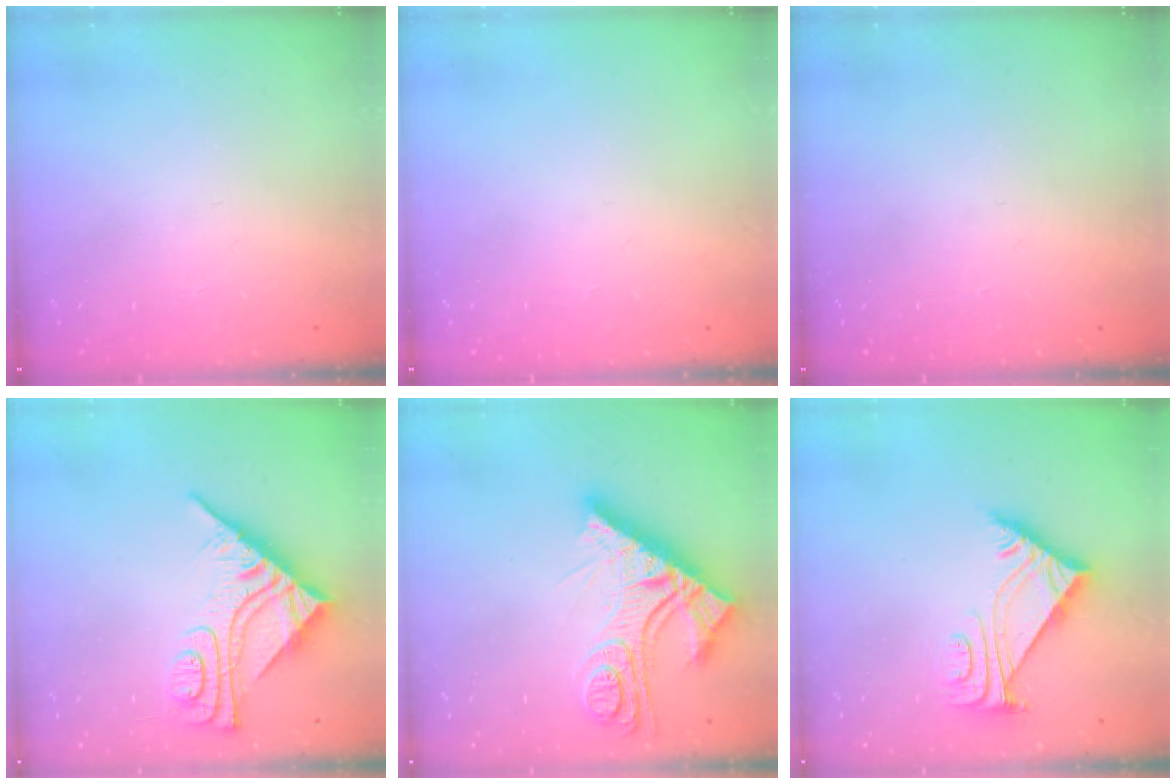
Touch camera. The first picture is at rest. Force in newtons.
{"total": 0.0}
{"total": 0.0}
{"total": 10.6, "press": 10.5, "slide": 1.0}
{"total": 15.8, "press": 15.8, "slide": 0.6}
{"total": 7.6, "press": 7.6, "slide": 0.7}